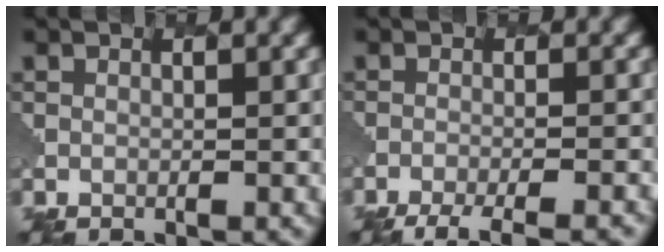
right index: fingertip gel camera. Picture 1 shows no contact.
{"total": 4.6, "force": [-3.8, 0.8, 2.6], "torque": [-0.034, -0.007, -0.066]}